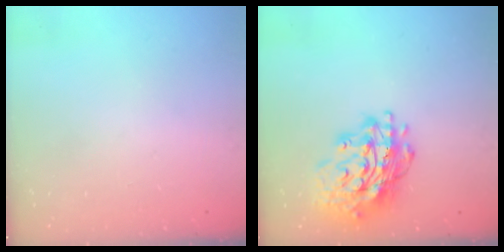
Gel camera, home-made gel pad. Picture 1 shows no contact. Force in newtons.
{"total": 19.1, "press": 19.0, "slide": 1.9}